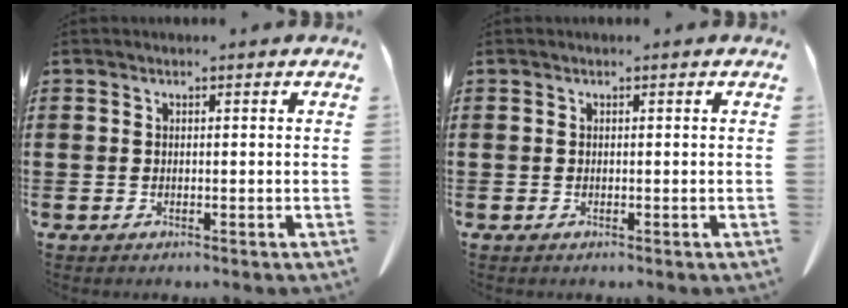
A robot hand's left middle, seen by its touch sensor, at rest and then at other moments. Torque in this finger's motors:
{"motor_torque": [0.00, 0.00, 0.00, 0.00]}